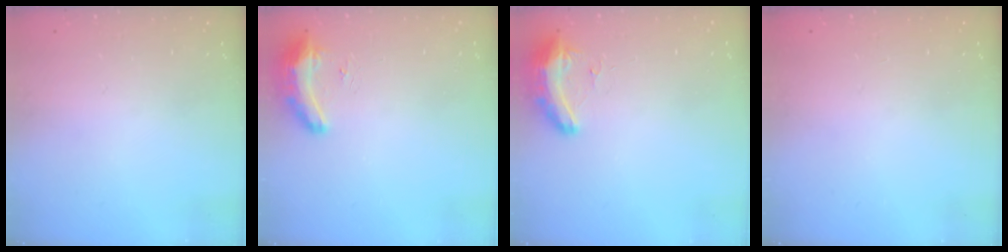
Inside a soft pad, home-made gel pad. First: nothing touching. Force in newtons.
{"total": 16.1, "press": 10.6, "slide": 12.1}
{"total": 10.2, "press": 9.3, "slide": 4.2}
{"total": 0.0}